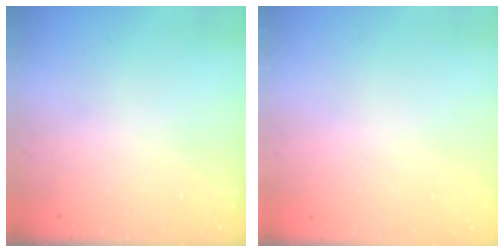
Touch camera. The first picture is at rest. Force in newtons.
{"total": 0.5, "press": 0.5, "slide": 0.1}